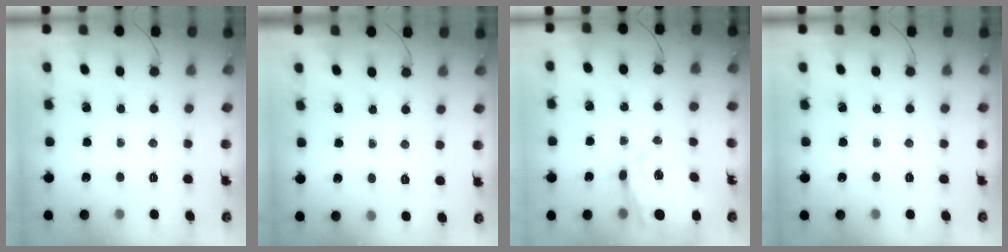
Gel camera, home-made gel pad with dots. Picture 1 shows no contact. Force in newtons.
{"total": 2.0, "press": 1.0, "slide": 1.7}
{"total": 11.6, "press": 10.9, "slide": 4.1}
{"total": 0.0}